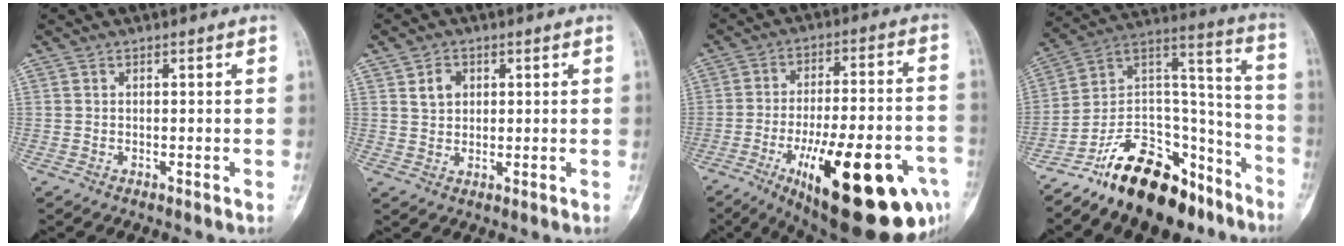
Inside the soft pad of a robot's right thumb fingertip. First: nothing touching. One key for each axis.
{"total": 3.8, "fx": 1.4, "fy": 3.0, "fz": 1.8, "tx": -0.014, "ty": -0.005, "tz": 0.026}
{"total": 28.7, "fx": -11.7, "fy": 9.1, "fz": 24.6, "tx": -0.317, "ty": 0.028, "tz": -0.160}
{"total": 22.0, "fx": -15.7, "fy": 10.4, "fz": 11.3, "tx": -0.150, "ty": 0.121, "tz": -0.271}